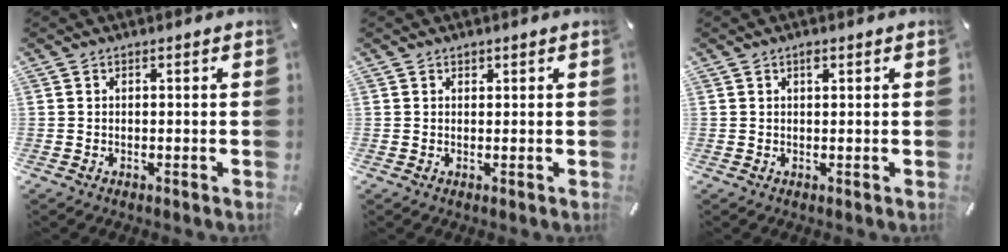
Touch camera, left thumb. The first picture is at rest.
{"total": 0.8, "force": [0.4, 0.6, 0.1], "torque": [-0.002, 0.001, 0.009]}
{"total": 1.2, "force": [0.5, 0.5, 0.9], "torque": [-0.020, 0.003, 0.009]}